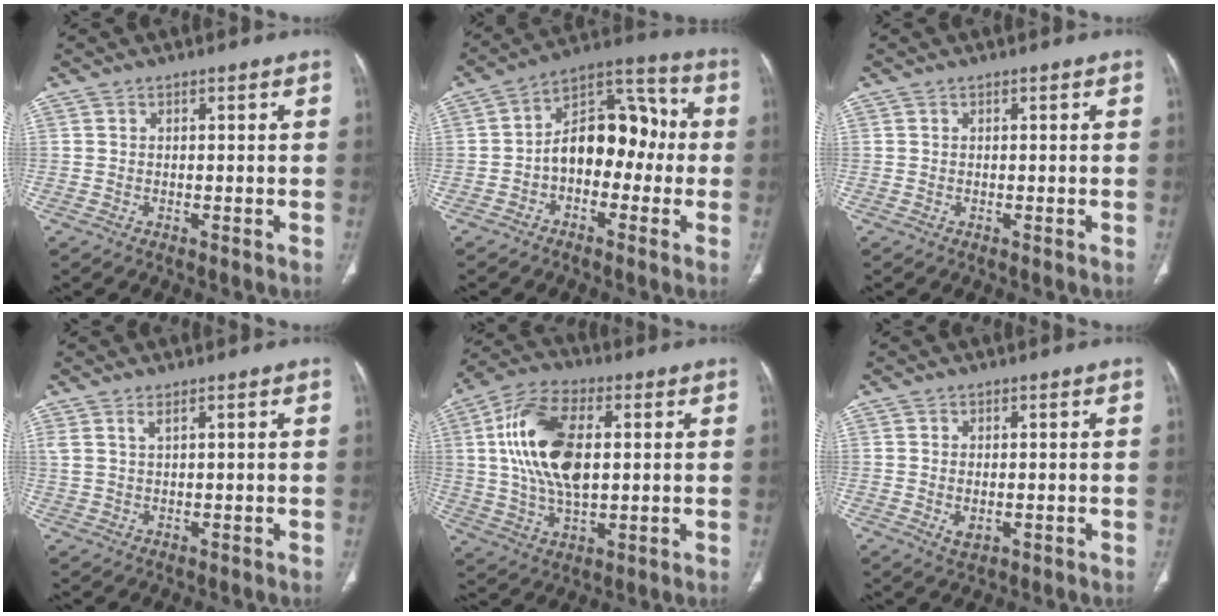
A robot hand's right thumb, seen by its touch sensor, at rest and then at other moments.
{"total": 13.7, "force": [-1.6, 8.8, 10.3], "torque": [-0.121, 0.051, -0.038]}
{"total": 0.0}
{"total": 2.1, "force": [1.3, 0.5, 1.5], "torque": [-0.040, -0.001, 0.035]}
{"total": 17.4, "force": [2.7, 9.2, 14.5], "torque": [-0.279, 0.007, 0.051]}
{"total": 2.4, "force": [-0.4, 1.4, 2.0], "torque": [-0.037, -0.004, 0.000]}